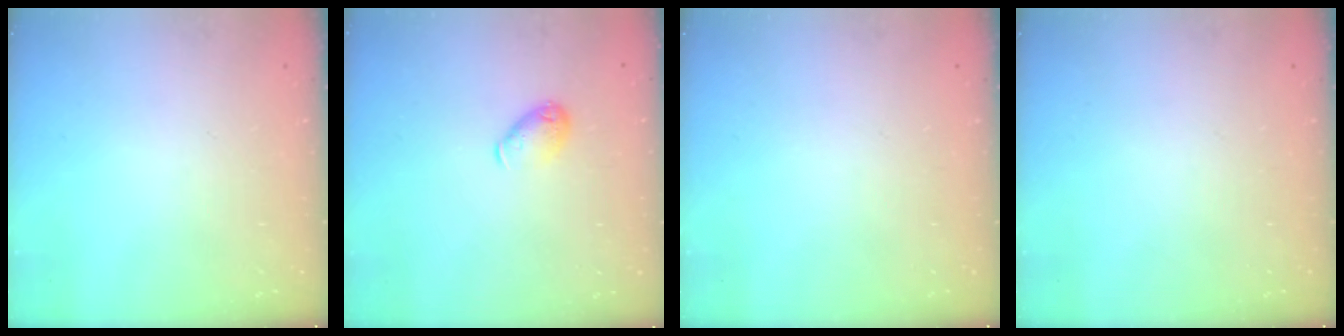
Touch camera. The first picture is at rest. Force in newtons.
{"total": 6.9, "press": 6.8, "slide": 1.1}
{"total": 0.0}
{"total": 0.0}